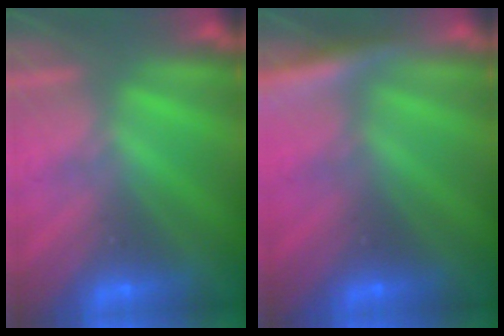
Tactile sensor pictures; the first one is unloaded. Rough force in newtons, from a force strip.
{"total": 4.5}